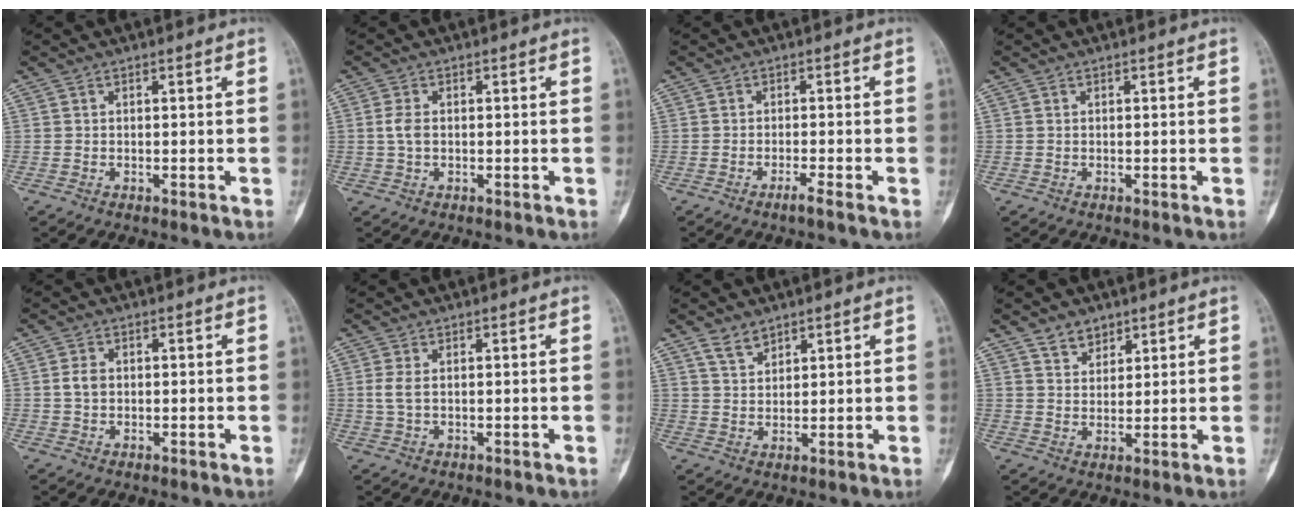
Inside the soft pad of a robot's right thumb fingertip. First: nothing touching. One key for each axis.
{"total": 2.6, "fx": 0.1, "fy": 1.6, "fz": 2.1, "tx": -0.047, "ty": 0.002, "tz": 0.000}
{"total": 1.5, "fx": -1.1, "fy": -0.3, "fz": 1.0, "tx": -0.028, "ty": 0.002, "tz": -0.024}
{"total": 0.0}
{"total": 2.5, "fx": 0.2, "fy": 1.8, "fz": 1.8, "tx": -0.031, "ty": 0.004, "tz": 0.003}
{"total": 2.2, "fx": 0.4, "fy": 1.2, "fz": 1.8, "tx": -0.052, "ty": 0.002, "tz": 0.010}
{"total": 3.6, "fx": 2.8, "fy": 1.9, "fz": 1.3, "tx": -0.012, "ty": -0.017, "tz": 0.057}
{"total": 4.3, "fx": 3.2, "fy": 2.7, "fz": 1.2, "tx": 0.001, "ty": -0.024, "tz": 0.058}